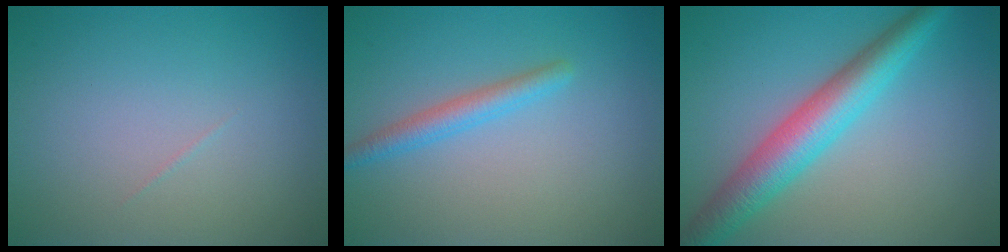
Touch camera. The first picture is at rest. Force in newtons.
{"total": 2.2, "press": 2.2, "slide": 0.1}
{"total": 6.1, "press": 6.1, "slide": 0.2}